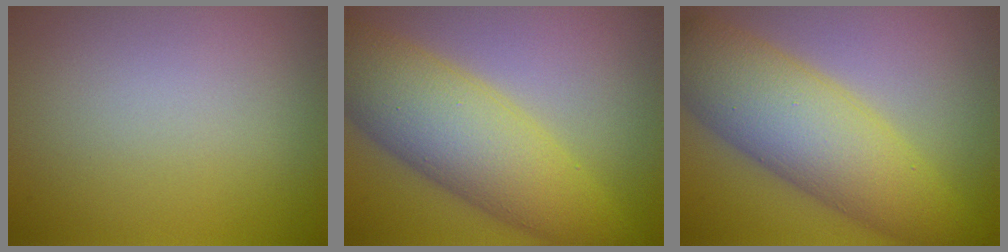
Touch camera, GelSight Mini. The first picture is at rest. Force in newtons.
{"total": 9.0, "press": 9.0, "slide": 0.1}
{"total": 9.2, "press": 9.2, "slide": 0.1}